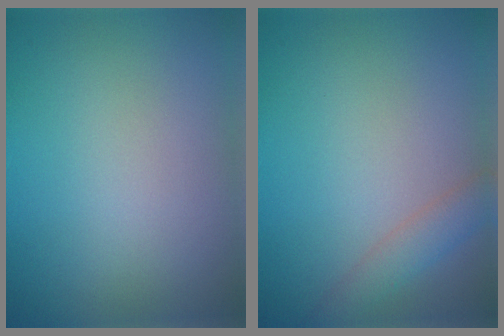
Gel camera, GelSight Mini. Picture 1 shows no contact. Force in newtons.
{"total": 2.3, "press": 2.3, "slide": 0.1}